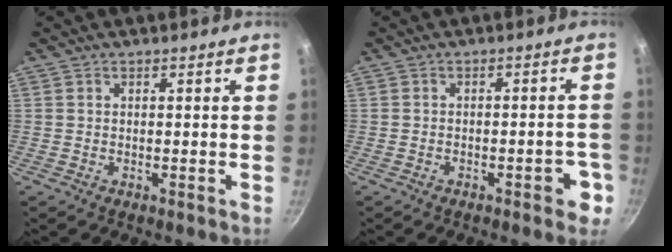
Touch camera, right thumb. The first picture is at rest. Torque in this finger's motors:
{"motor_torque": [0.56, 0.33, 0.06, -0.13, 0.01]}